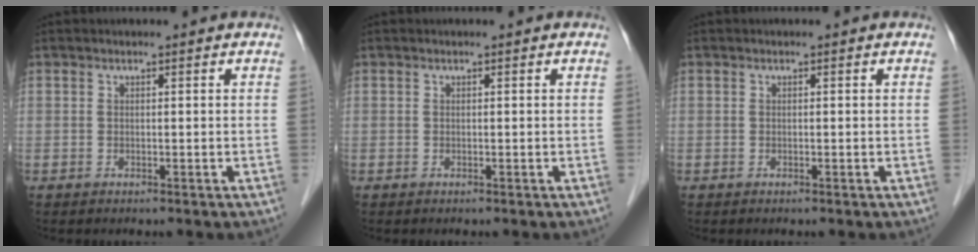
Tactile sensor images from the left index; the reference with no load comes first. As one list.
[{"total": 0.0}, {"total": 0.0}]